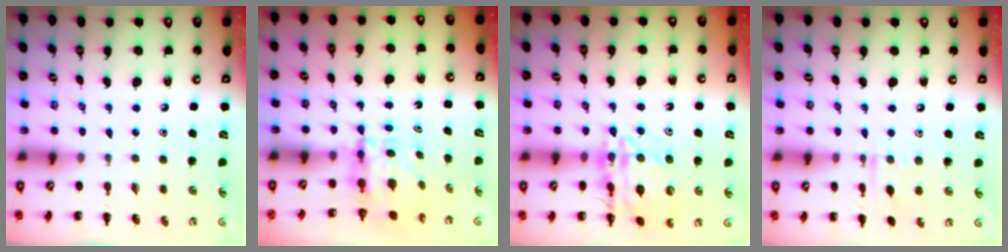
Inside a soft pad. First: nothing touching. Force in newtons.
{"total": 4.6, "press": 4.6, "slide": 0.5}
{"total": 14.8, "press": 14.7, "slide": 2.2}
{"total": 6.3, "press": 6.2, "slide": 1.0}